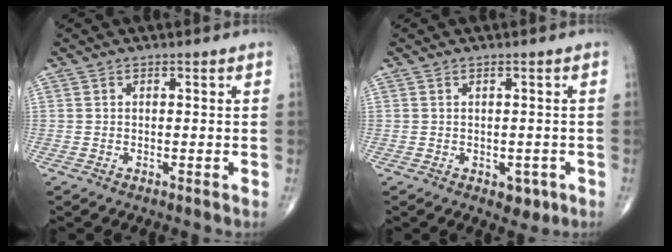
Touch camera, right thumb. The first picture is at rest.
{"total": 2.8, "force": [-1.0, 1.8, 1.9], "torque": [-0.008, 0.000, -0.006]}